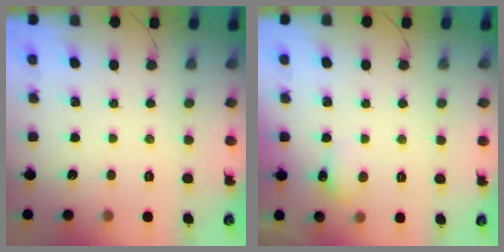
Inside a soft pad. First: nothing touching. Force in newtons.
{"total": 5.9, "press": 5.2, "slide": 2.9}